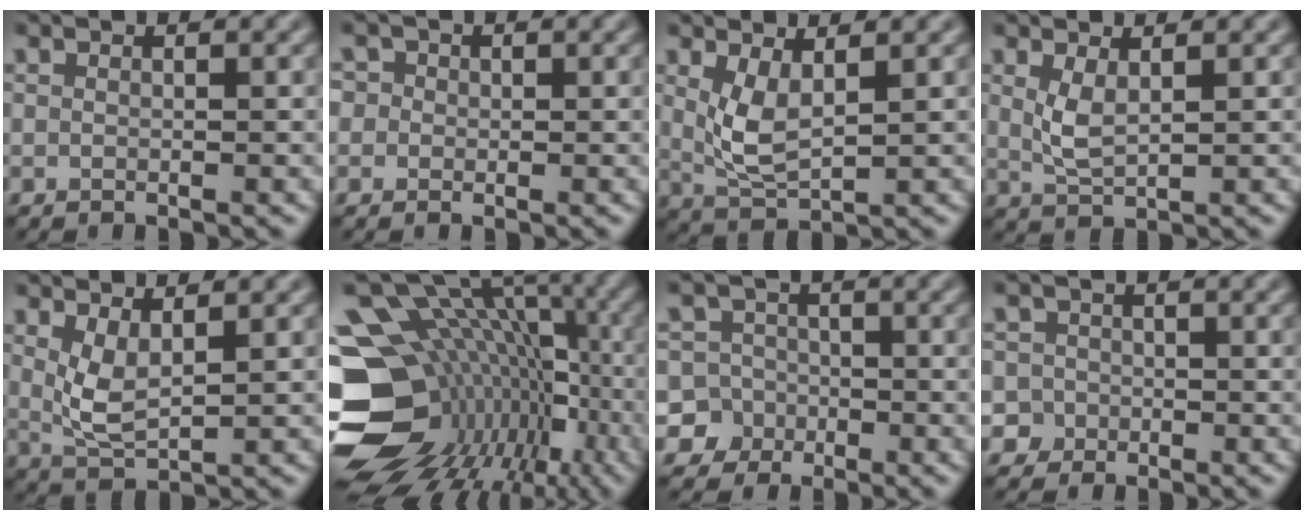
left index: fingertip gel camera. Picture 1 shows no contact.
{"total": 2.8, "force": [1.0, 2.4, 1.0], "torque": [0.005, 0.018, -0.010]}
{"total": 3.4, "force": [1.2, 1.3, 2.9], "torque": [-0.070, -0.009, 0.028]}
{"total": 2.3, "force": [0.9, 0.8, 2.0], "torque": [-0.048, -0.004, 0.022]}
{"total": 3.0, "force": [1.2, 1.1, 2.5], "torque": [-0.061, -0.010, 0.029]}
{"total": 18.2, "force": [-4.9, 13.5, 11.3], "torque": [-0.189, 0.015, -0.035]}
{"total": 8.0, "force": [-2.8, 7.4, 1.0], "torque": [-0.014, 0.003, -0.086]}
{"total": 4.0, "force": [-0.9, 3.9, 0.4], "torque": [0.018, 0.015, -0.049]}